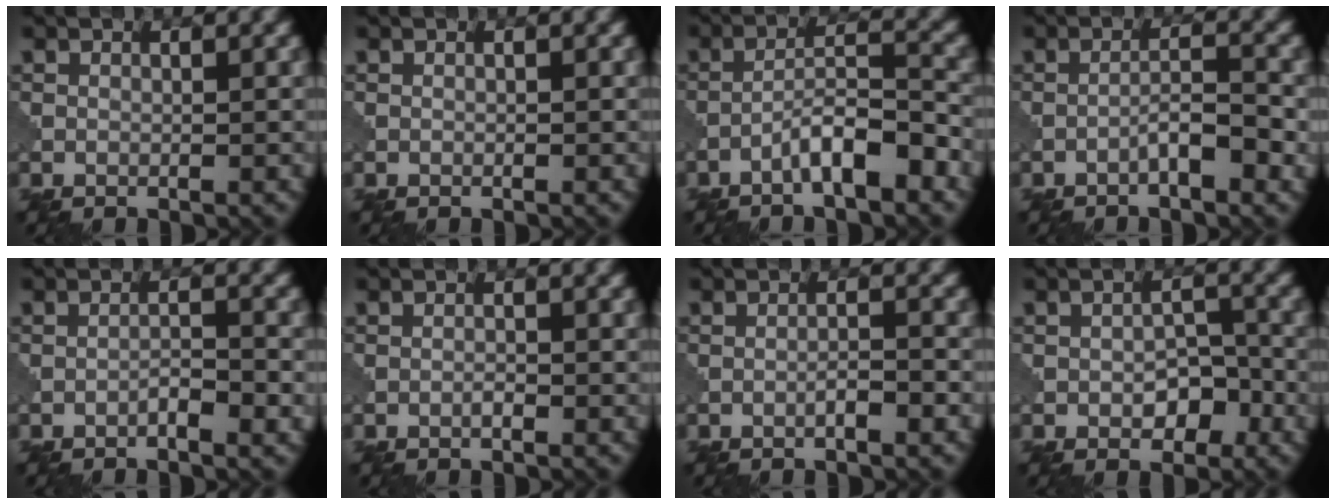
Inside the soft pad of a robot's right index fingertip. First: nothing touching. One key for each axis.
{"total": 0.0}
{"total": 4.8, "fx": -3.0, "fy": 0.9, "fz": 3.7, "tx": -0.063, "ty": 0.016, "tz": -0.059}
{"total": 2.8, "fx": -1.5, "fy": 0.5, "fz": 2.3, "tx": -0.037, "ty": 0.011, "tz": -0.029}
{"total": 2.0, "fx": -1.0, "fy": 0.4, "fz": 1.7, "tx": -0.028, "ty": 0.005, "tz": -0.019}
{"total": 0.6, "fx": -0.4, "fy": 0.1, "fz": 0.5, "tx": -0.011, "ty": 0.001, "tz": -0.009}
{"total": 1.6, "fx": -0.8, "fy": 0.1, "fz": 1.4, "tx": -0.023, "ty": 0.007, "tz": -0.018}
{"total": 3.3, "fx": -1.2, "fy": 2.0, "fz": 2.4, "tx": -0.033, "ty": 0.003, "tz": -0.017}